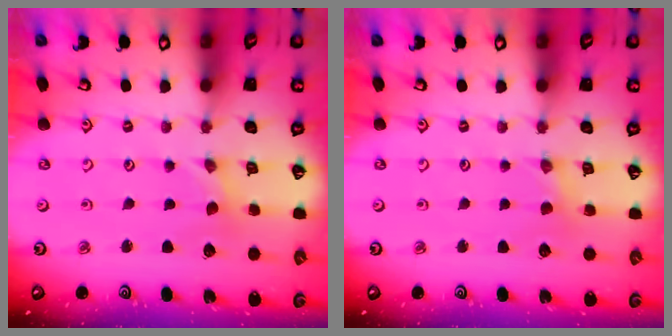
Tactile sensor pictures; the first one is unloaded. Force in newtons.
{"total": 2.3, "press": 2.3, "slide": 0.3}